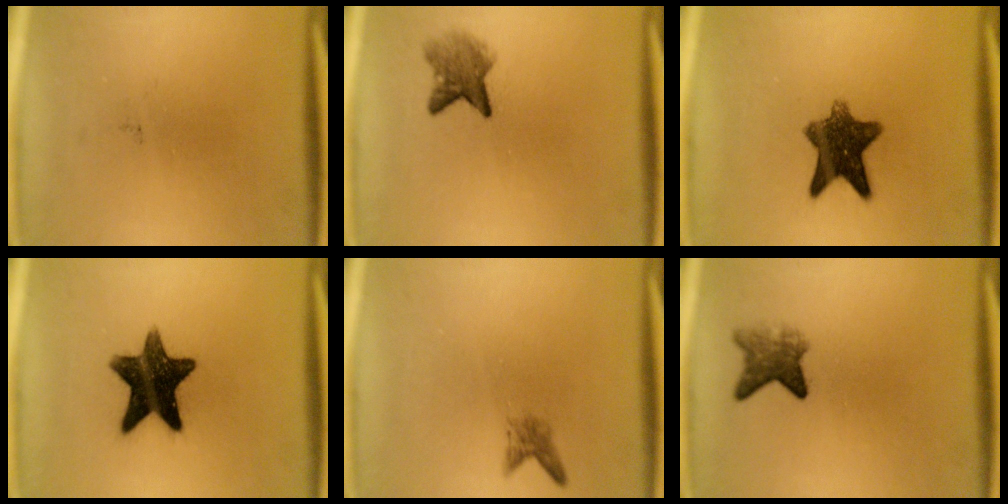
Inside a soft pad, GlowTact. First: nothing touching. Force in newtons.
{"total": 4.0}
{"total": 9.6}
{"total": 13.7}
{"total": 1.6}
{"total": 3.9}